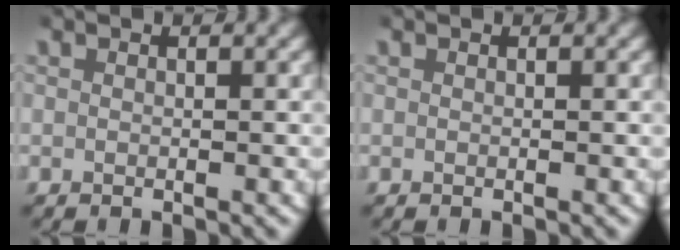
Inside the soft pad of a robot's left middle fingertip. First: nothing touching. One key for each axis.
{"total": 0.0}